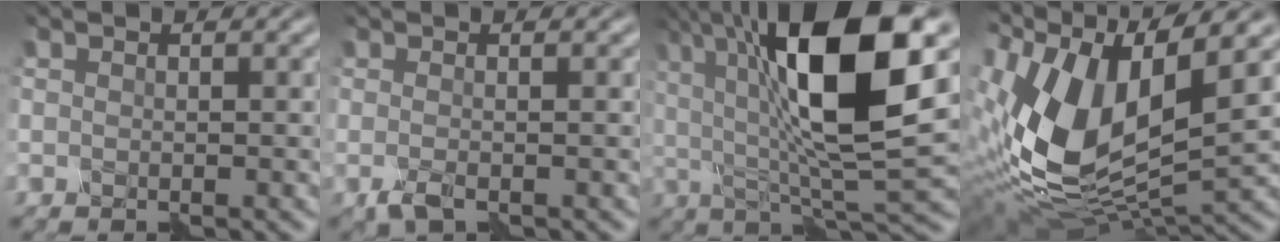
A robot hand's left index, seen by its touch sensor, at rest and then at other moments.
{"total": 2.3, "force": [-0.5, 0.4, 2.1], "torque": [-0.037, 0.003, -0.011]}
{"total": 13.7, "force": [3.4, 3.5, 12.8], "torque": [-0.222, 0.009, 0.054]}
{"total": 14.1, "force": [2.5, 6.9, 12.0], "torque": [-0.263, 0.001, 0.042]}